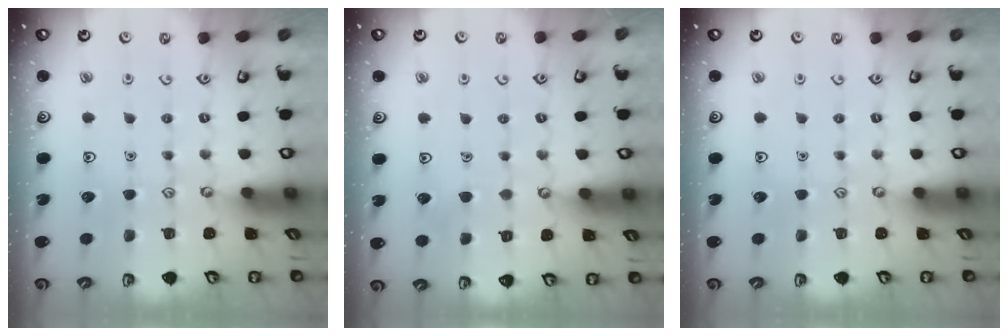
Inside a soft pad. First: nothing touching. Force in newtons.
{"total": 3.3, "press": 3.3, "slide": 0.3}
{"total": 0.0}